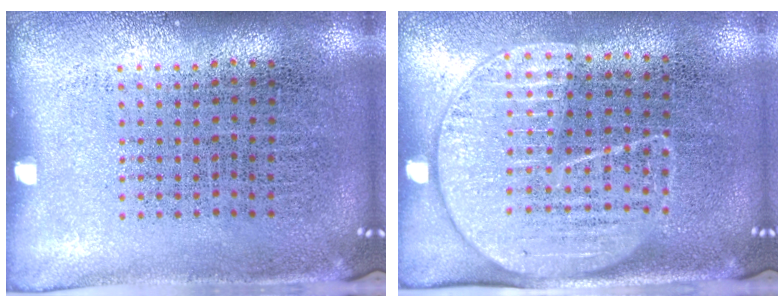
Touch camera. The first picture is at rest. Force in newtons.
{"total": 1.8, "press": 1.5, "slide": 0.9}